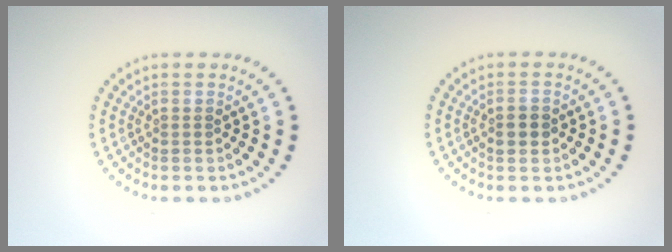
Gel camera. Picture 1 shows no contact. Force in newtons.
{"total": 1.9, "press": 1.9, "slide": 0.1}